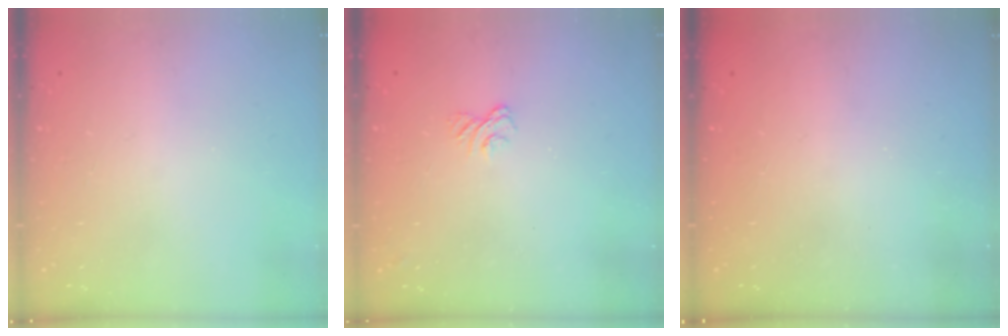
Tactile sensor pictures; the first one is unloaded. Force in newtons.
{"total": 2.3, "press": 1.9, "slide": 1.3}
{"total": 2.3, "press": 2.2, "slide": 0.8}